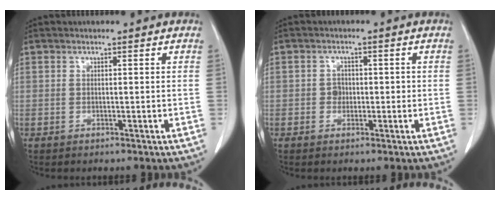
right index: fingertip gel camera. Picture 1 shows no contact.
{"total": 1.8, "force": [-0.2, 1.7, 0.7], "torque": [-0.004, 0.009, -0.001]}